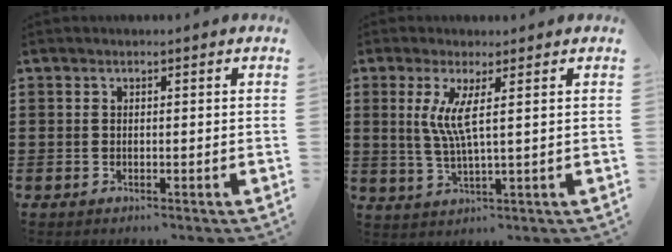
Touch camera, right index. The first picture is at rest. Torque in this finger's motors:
{"motor_torque": [0.27, -0.18, 0.48, 0.20]}